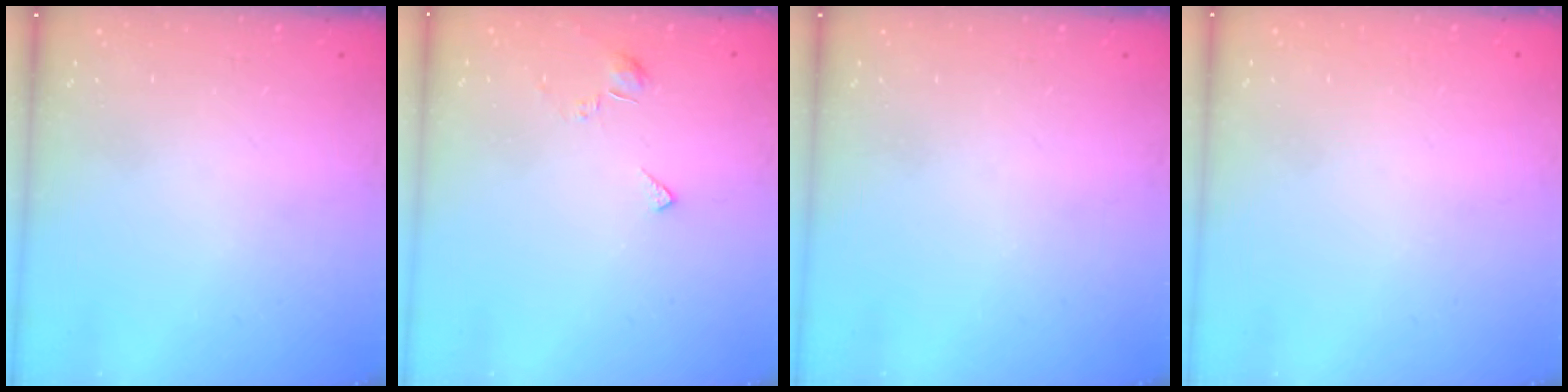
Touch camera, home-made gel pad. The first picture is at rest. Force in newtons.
{"total": 1.9, "press": 1.9, "slide": 0.4}
{"total": 0.0}
{"total": 1.9, "press": 1.9, "slide": 0.1}